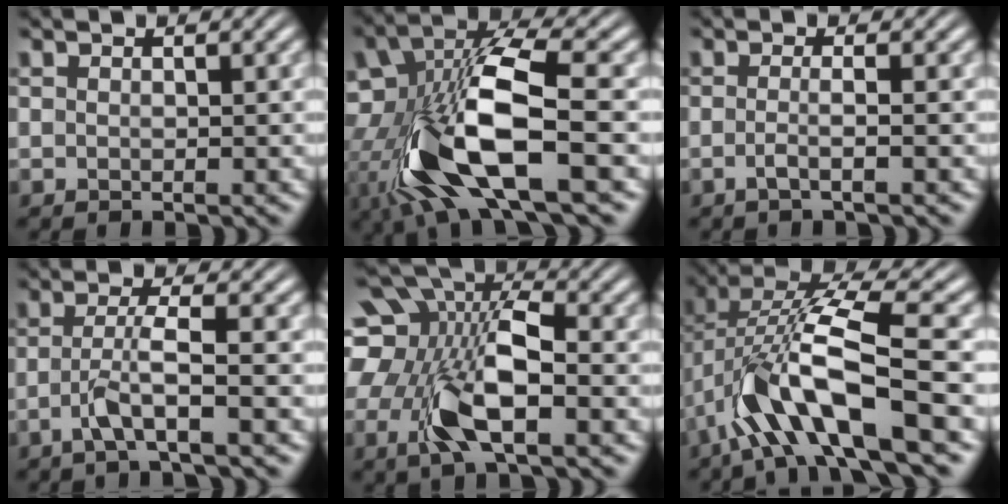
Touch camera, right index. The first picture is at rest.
{"total": 10.9, "force": [-1.5, 5.7, 9.1], "torque": [-0.196, -0.024, -0.014]}
{"total": 1.9, "force": [-1.3, -0.5, 1.3], "torque": [-0.033, -0.011, -0.020]}
{"total": 3.0, "force": [-1.7, -0.4, 2.4], "torque": [-0.051, -0.003, -0.028]}
{"total": 9.7, "force": [0.3, 6.7, 7.1], "torque": [-0.153, -0.017, 0.004]}
{"total": 7.1, "force": [-1.1, 2.8, 6.4], "torque": [-0.140, -0.013, -0.011]}